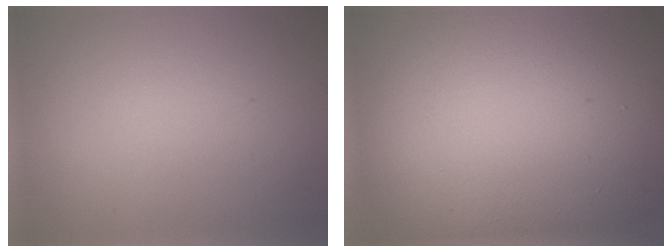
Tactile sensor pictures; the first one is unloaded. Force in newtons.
{"total": 20.3, "press": 20.3, "slide": 0.9}